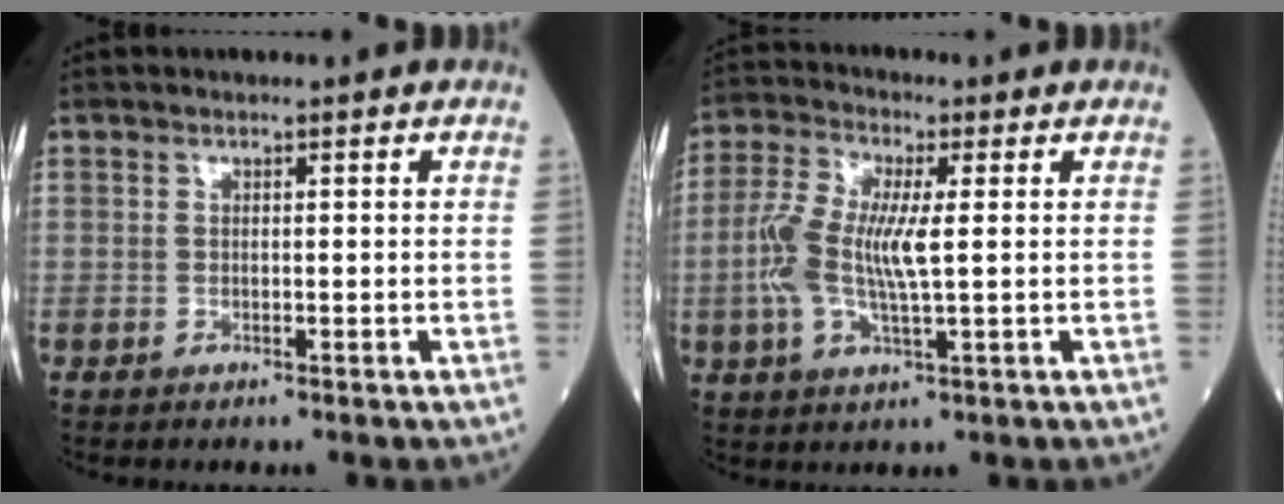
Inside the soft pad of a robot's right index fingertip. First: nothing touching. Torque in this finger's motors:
{"motor_torque": [0.16, -0.03, 0.25, 0.18]}